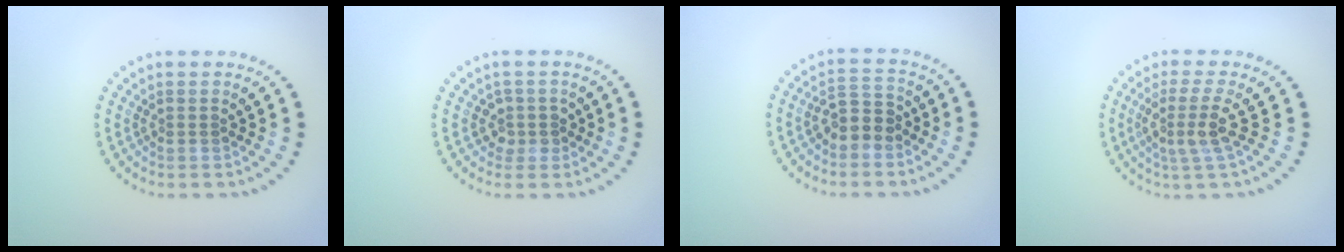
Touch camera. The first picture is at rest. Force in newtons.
{"total": 1.7, "press": 1.3, "slide": 1.0}
{"total": 2.7, "press": 2.5, "slide": 0.9}
{"total": 3.0, "press": 2.3, "slide": 2.0}